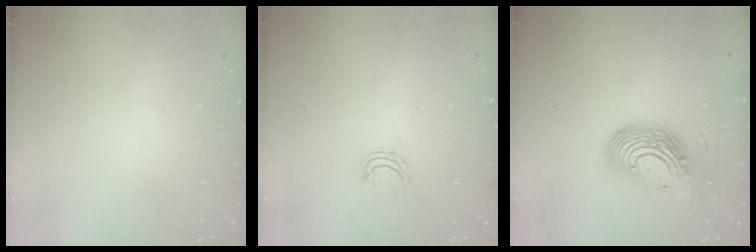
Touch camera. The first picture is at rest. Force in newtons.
{"total": 4.9, "press": 4.8, "slide": 0.4}
{"total": 15.1, "press": 15.1, "slide": 1.4}